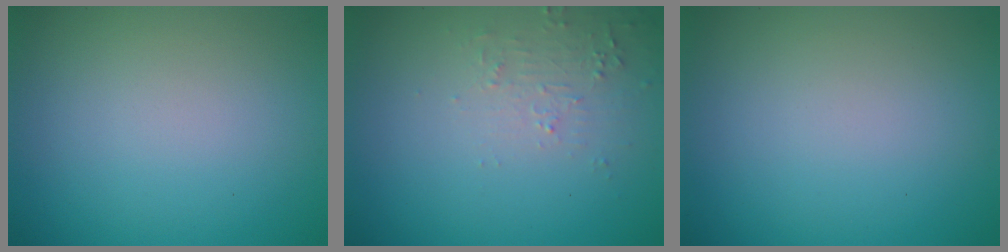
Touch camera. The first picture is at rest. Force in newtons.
{"total": 2.1, "press": 2.0, "slide": 0.5}
{"total": 0.0}